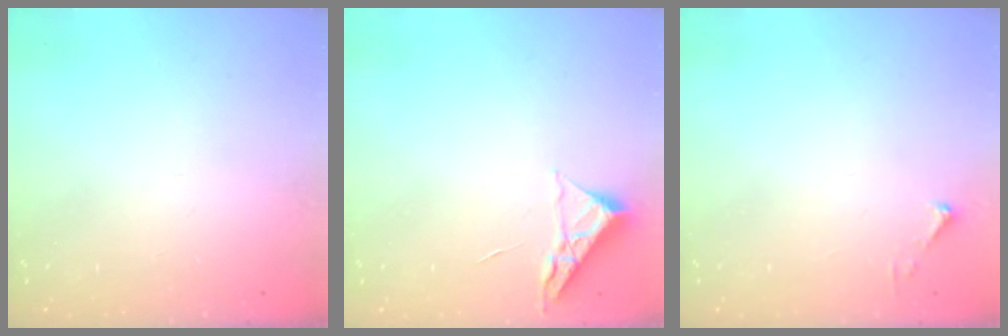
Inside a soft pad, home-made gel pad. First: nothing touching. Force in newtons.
{"total": 3.8, "press": 3.8, "slide": 0.5}
{"total": 2.7, "press": 2.7, "slide": 0.3}